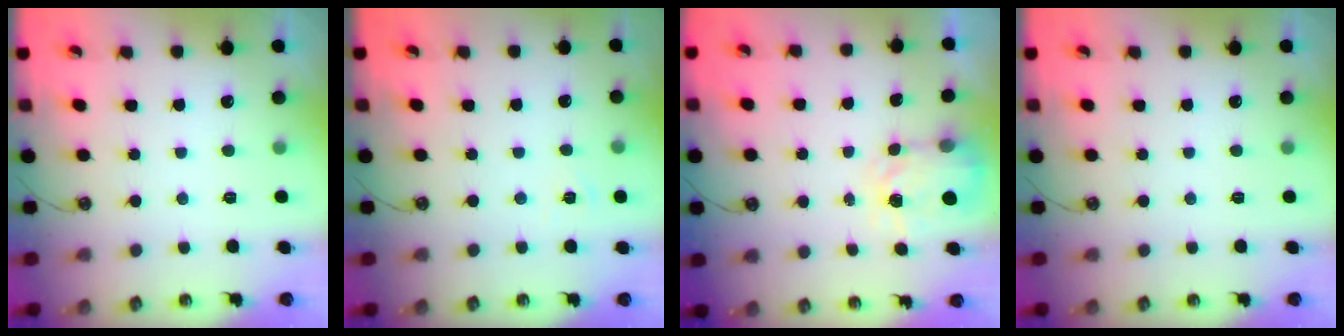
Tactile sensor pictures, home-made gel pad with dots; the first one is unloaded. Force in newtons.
{"total": 4.3, "press": 4.3, "slide": 0.4}
{"total": 3.9, "press": 3.8, "slide": 0.6}
{"total": 0.0}